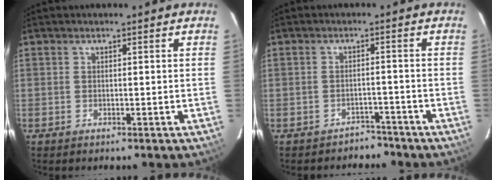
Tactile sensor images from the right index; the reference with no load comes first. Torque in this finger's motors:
{"motor_torque": [-0.71, -0.32, -0.33, -0.13]}